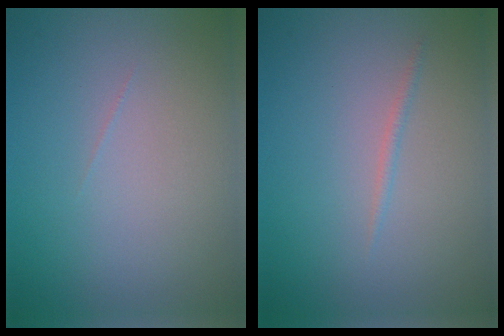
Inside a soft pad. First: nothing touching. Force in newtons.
{"total": 0.6, "press": 0.6, "slide": 0.0}